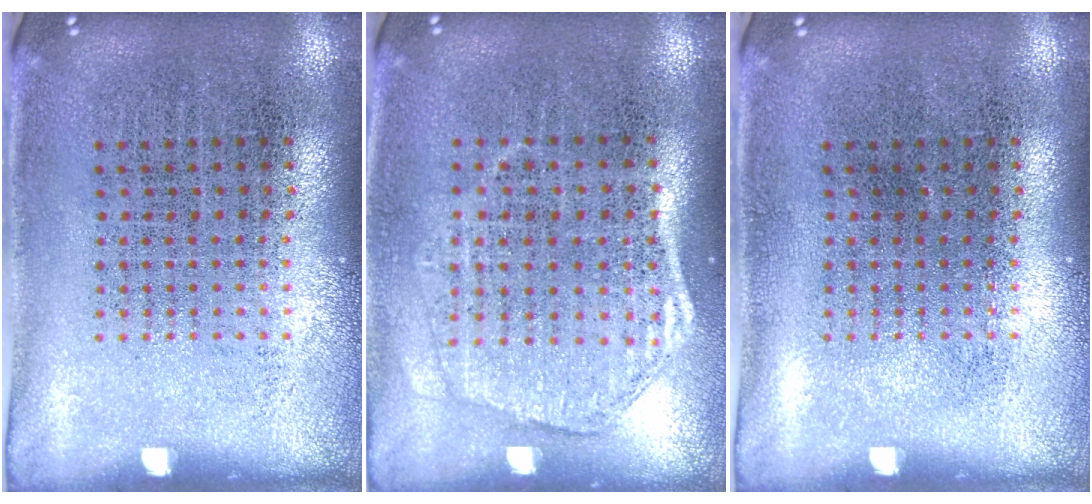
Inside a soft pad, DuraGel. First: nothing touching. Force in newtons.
{"total": 1.5, "press": 1.4, "slide": 0.6}
{"total": 0.0}